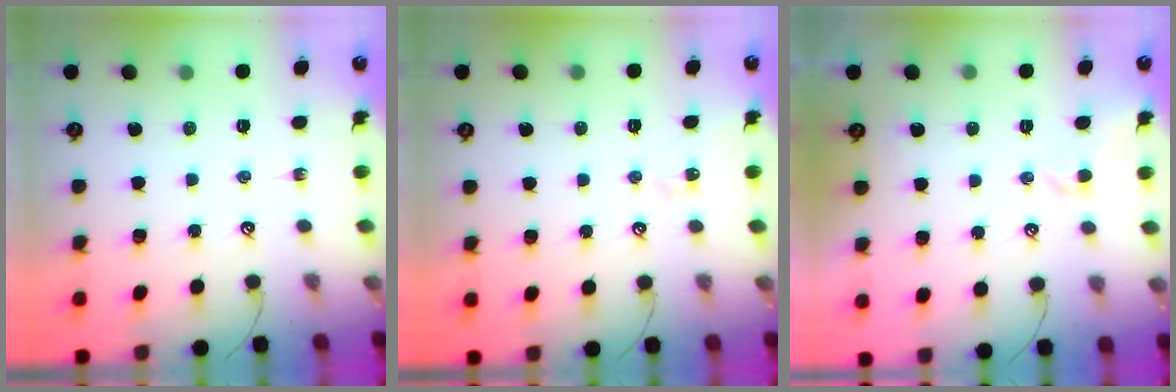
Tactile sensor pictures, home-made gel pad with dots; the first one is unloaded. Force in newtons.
{"total": 4.0, "press": 3.9, "slide": 0.6}
{"total": 0.9, "press": 0.6, "slide": 0.7}